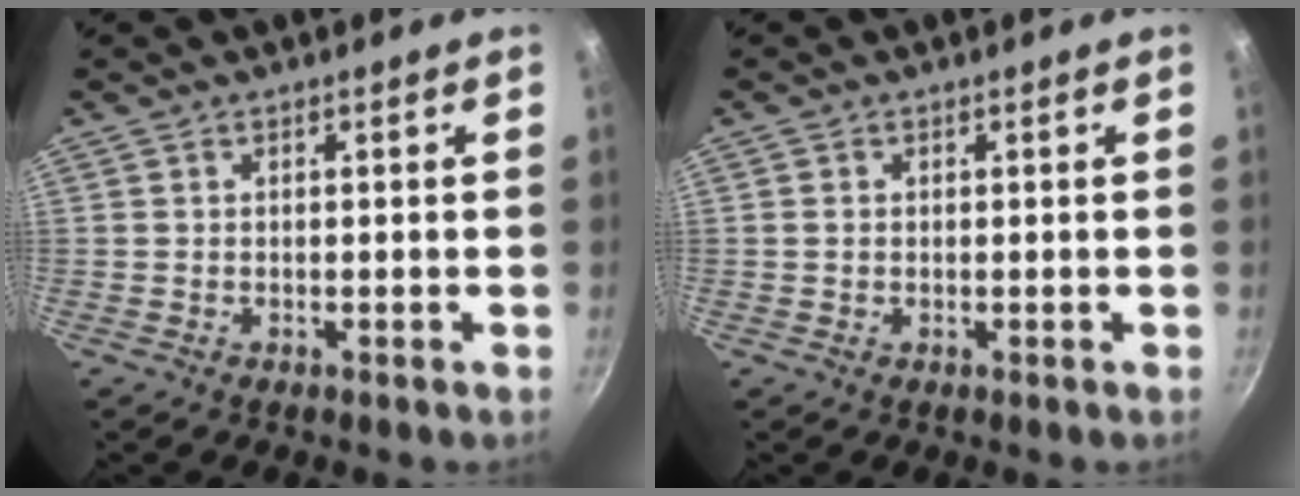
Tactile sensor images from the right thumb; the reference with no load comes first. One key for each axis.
{"total": 0.9, "fx": 0.1, "fy": 0.8, "fz": 0.4, "tx": -0.006, "ty": 0.003, "tz": 0.001}